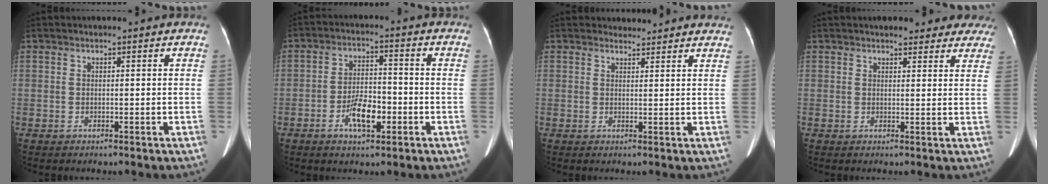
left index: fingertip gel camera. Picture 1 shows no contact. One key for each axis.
{"total": 6.5, "fx": -3.0, "fy": 2.5, "fz": 5.2, "tx": -0.101, "ty": 0.003, "tz": -0.050}
{"total": 4.2, "fx": 4.0, "fy": 1.2, "fz": -0.2, "tx": 0.007, "ty": 0.005, "tz": 0.035}
{"total": 10.4, "fx": 9.1, "fy": 3.4, "fz": 3.7, "tx": -0.008, "ty": 0.003, "tz": 0.088}